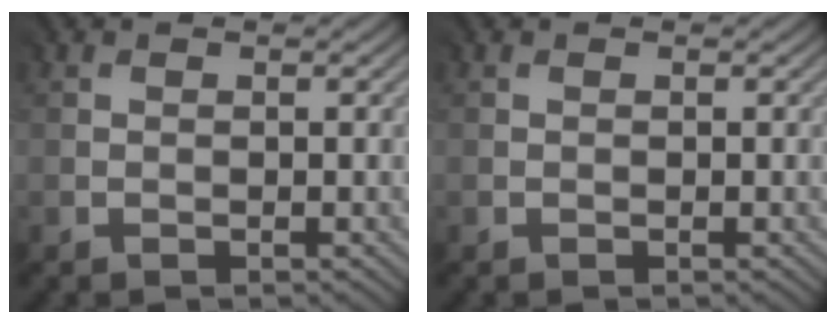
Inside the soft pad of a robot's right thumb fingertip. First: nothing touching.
{"total": 0.0}